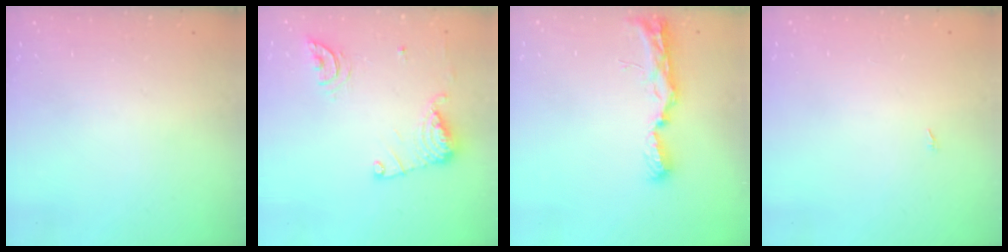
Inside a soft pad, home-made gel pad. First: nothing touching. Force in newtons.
{"total": 12.2, "press": 12.2, "slide": 1.2}
{"total": 11.2, "press": 9.8, "slide": 5.4}
{"total": 4.0, "press": 1.3, "slide": 3.7}